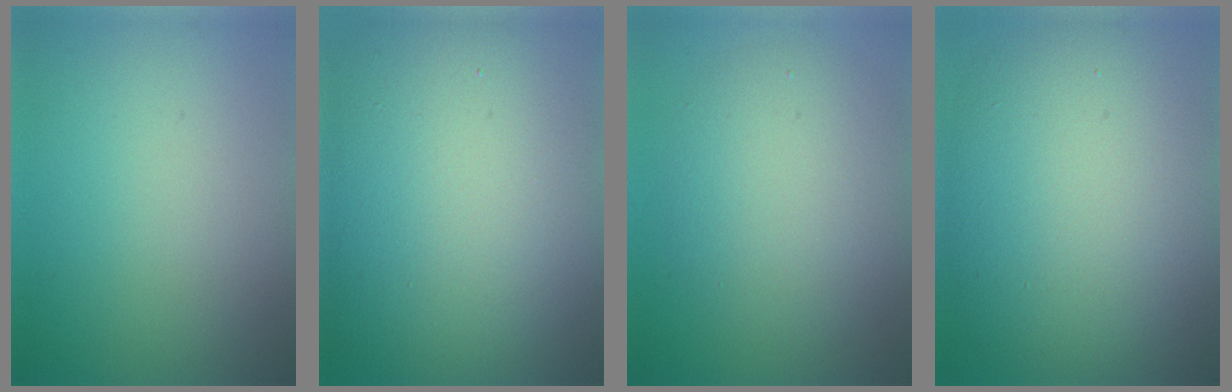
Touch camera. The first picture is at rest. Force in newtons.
{"total": 20.6, "press": 20.6, "slide": 1.3}
{"total": 5.8, "press": 5.8, "slide": 0.2}
{"total": 14.9, "press": 14.9, "slide": 0.6}